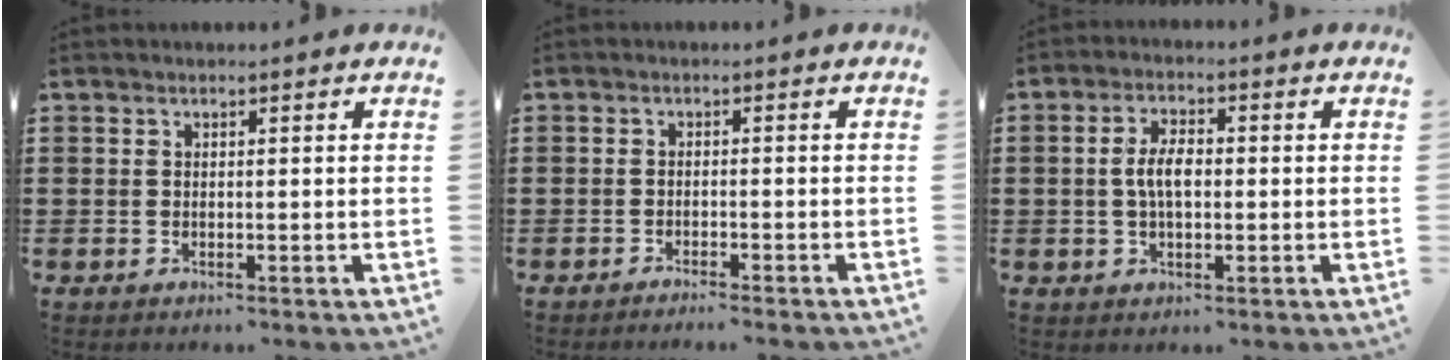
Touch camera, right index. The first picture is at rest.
{"total": 1.4, "force": [-1.4, -0.3, 0.2], "torque": [-0.002, 0.004, -0.028]}
{"total": 4.6, "force": [-0.1, 2.2, 4.1], "torque": [-0.085, 0.004, -0.005]}